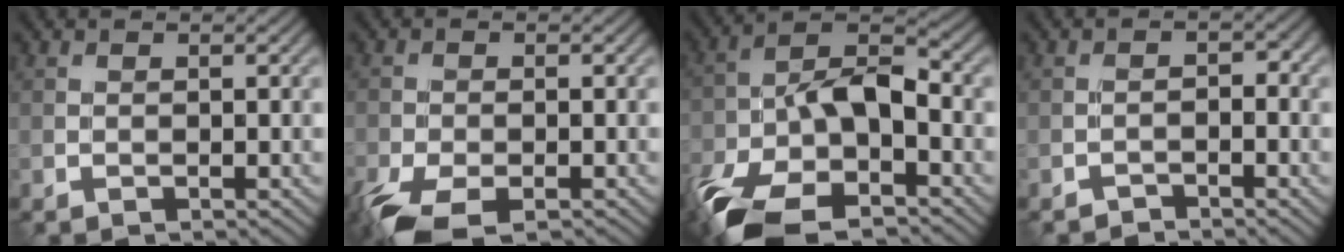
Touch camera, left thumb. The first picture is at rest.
{"total": 6.7, "force": [-4.4, 2.6, 4.3], "torque": [-0.089, -0.021, -0.084]}
{"total": 13.7, "force": [-6.9, 6.2, 10.1], "torque": [-0.207, -0.023, -0.136]}
{"total": 1.7, "force": [-1.4, 0.7, 0.5], "torque": [-0.005, 0.005, -0.029]}